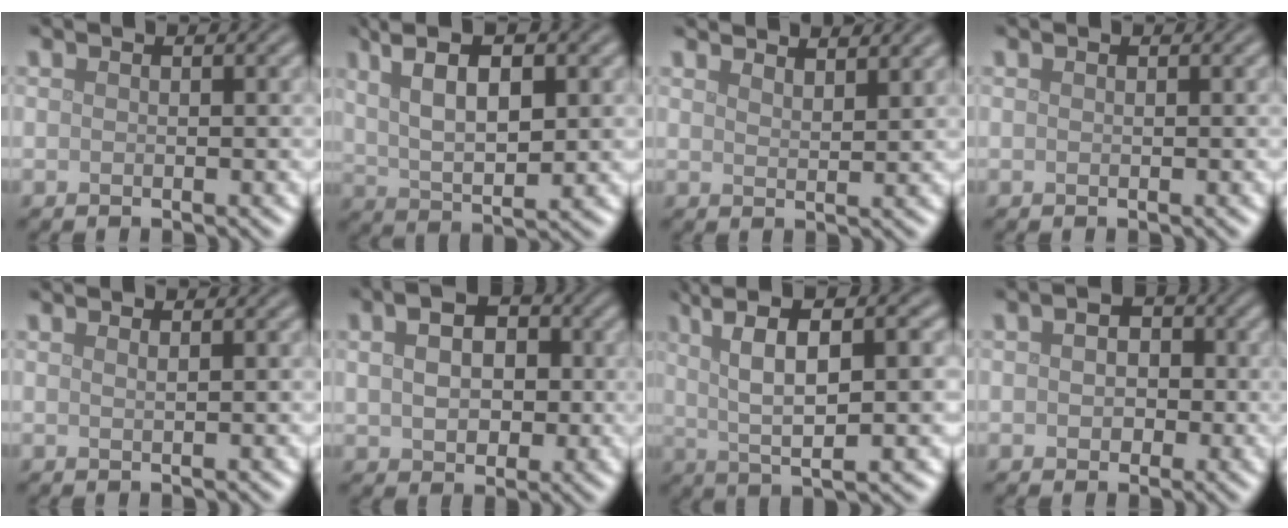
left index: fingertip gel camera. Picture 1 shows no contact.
{"total": 7.5, "force": [2.7, 3.0, 6.3], "torque": [-0.112, 0.008, 0.045]}
{"total": 4.5, "force": [4.0, 1.2, 1.8], "torque": [-0.008, 0.016, 0.038]}
{"total": 0.0}
{"total": 0.9, "force": [0.5, 0.3, 0.6], "torque": [-0.002, -0.002, 0.003]}
{"total": 5.4, "force": [0.9, 3.7, 3.7], "torque": [-0.061, 0.008, 0.009]}
{"total": 8.6, "force": [2.2, 2.7, 7.9], "torque": [-0.129, 0.008, 0.035]}
{"total": 2.7, "force": [0.2, 2.1, 1.8], "torque": [-0.016, 0.002, -0.005]}